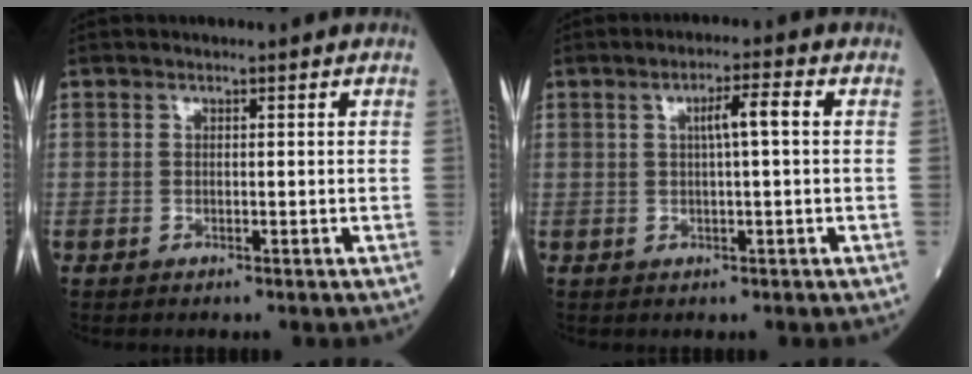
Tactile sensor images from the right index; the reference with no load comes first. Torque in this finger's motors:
{"motor_torque": [0.54, 0.07, 0.18, 0.08]}